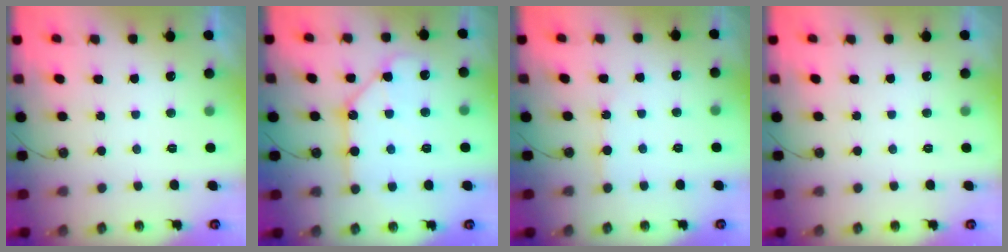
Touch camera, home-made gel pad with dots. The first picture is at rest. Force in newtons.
{"total": 11.2, "press": 11.2, "slide": 1.0}
{"total": 3.3, "press": 3.3, "slide": 0.4}
{"total": 0.0}